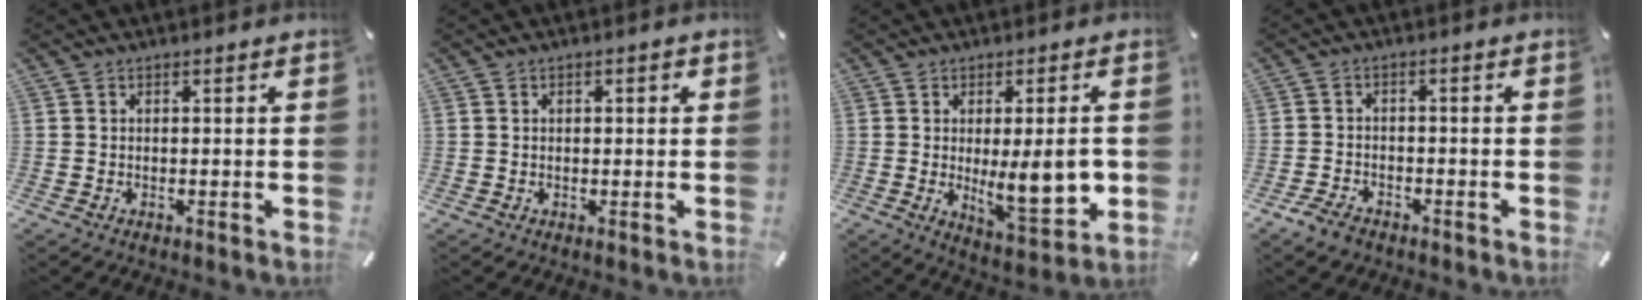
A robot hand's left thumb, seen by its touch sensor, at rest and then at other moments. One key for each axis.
{"total": 0.9, "fx": 0.3, "fy": 0.6, "fz": 0.5, "tx": -0.012, "ty": 0.005, "tz": 0.003}
{"total": 13.8, "fx": -0.2, "fy": 4.6, "fz": 13.0, "tx": -0.192, "ty": -0.029, "tz": -0.006}
{"total": 3.4, "fx": -2.6, "fy": 1.9, "fz": 1.2, "tx": -0.032, "ty": 0.011, "tz": -0.053}